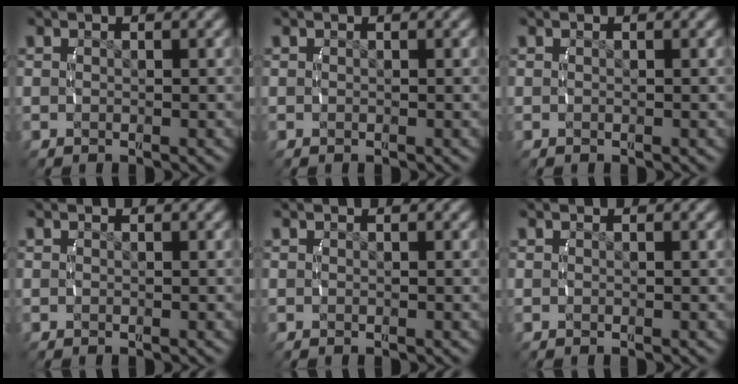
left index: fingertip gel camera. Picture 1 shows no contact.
{"total": 0.0}
{"total": 0.0}
{"total": 0.0}
{"total": 0.0}
{"total": 0.0}